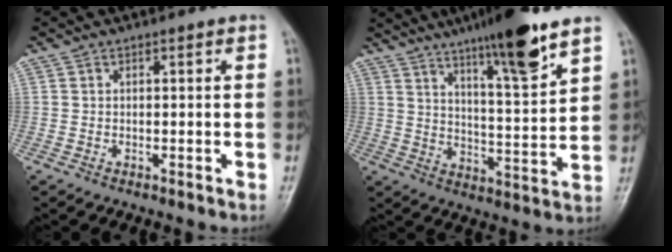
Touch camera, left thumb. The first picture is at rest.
{"total": 15.3, "force": [10.3, 1.9, 11.2], "torque": [-0.170, -0.056, 0.167]}